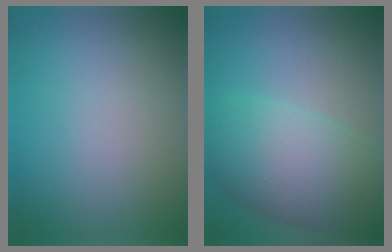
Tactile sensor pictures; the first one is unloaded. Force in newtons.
{"total": 8.2, "press": 8.2, "slide": 0.4}